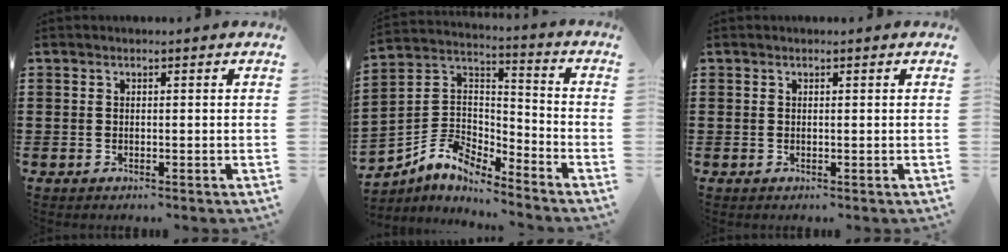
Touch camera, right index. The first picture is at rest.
{"total": 5.7, "force": [-4.8, 2.3, 1.9], "torque": [-0.067, -0.012, -0.106]}
{"total": 0.0}